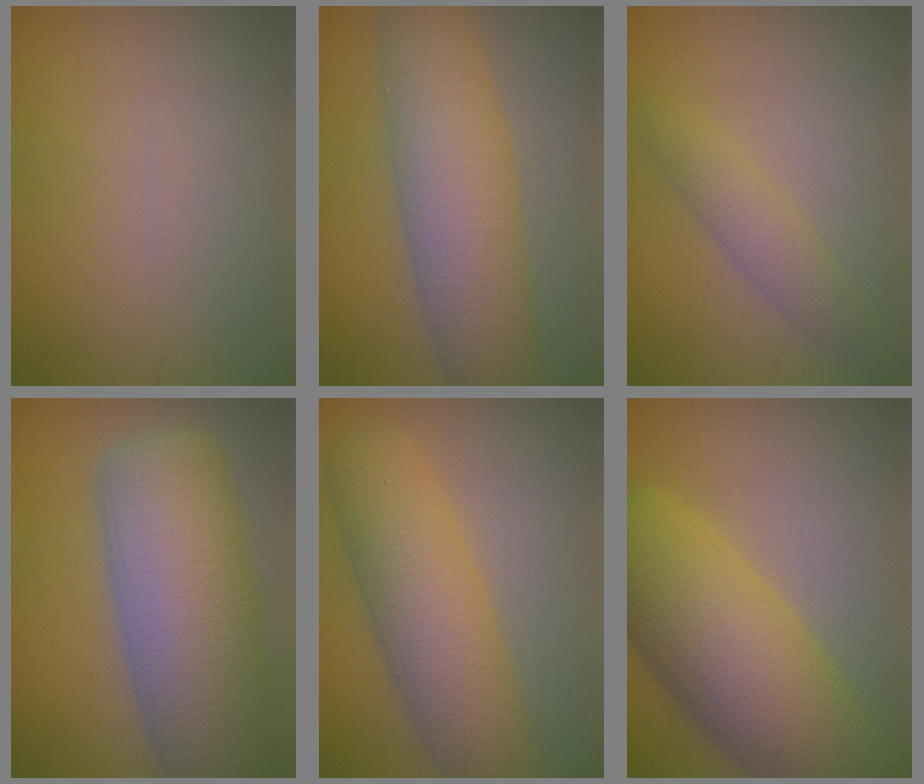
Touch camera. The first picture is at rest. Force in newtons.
{"total": 8.3, "press": 8.3, "slide": 0.5}
{"total": 2.3, "press": 2.3, "slide": 0.1}
{"total": 12.7, "press": 12.7, "slide": 1.0}
{"total": 7.5, "press": 7.5, "slide": 0.2}
{"total": 12.0, "press": 12.0, "slide": 0.5}